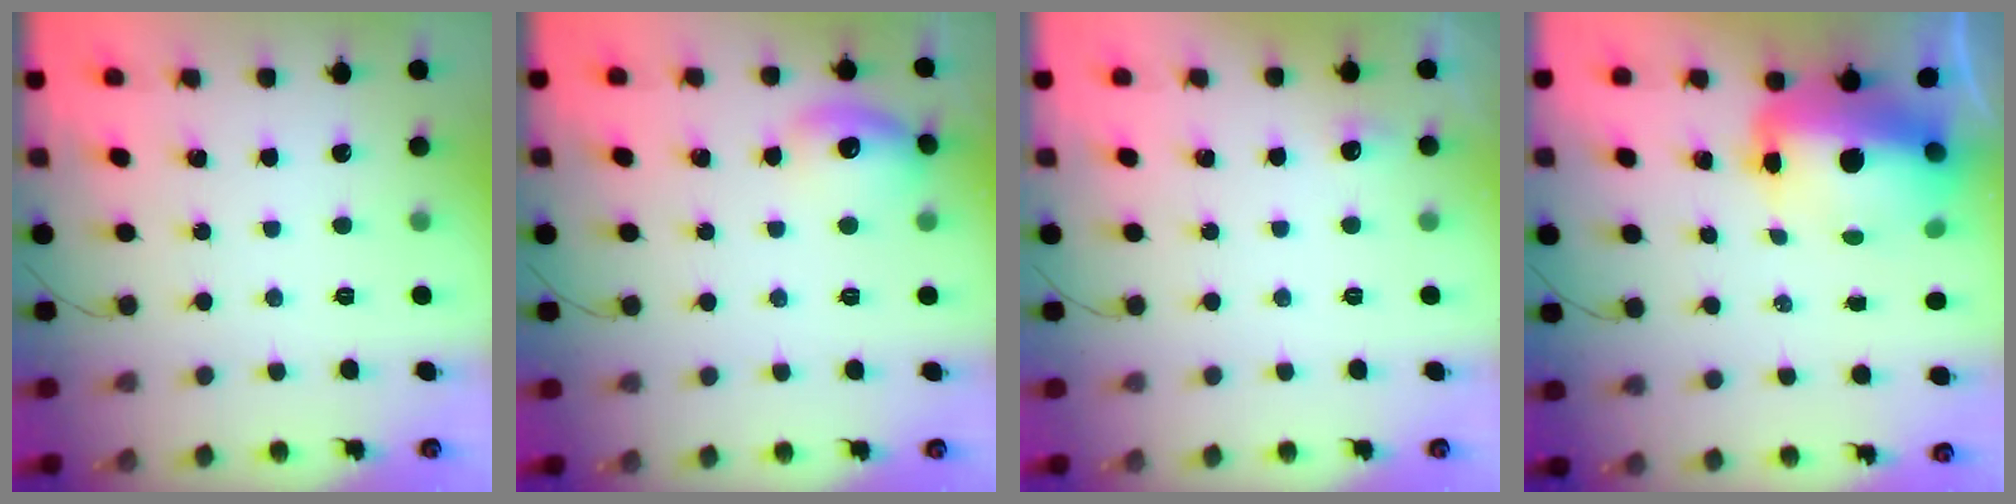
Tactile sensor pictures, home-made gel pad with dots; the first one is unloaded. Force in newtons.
{"total": 11.8, "press": 11.8, "slide": 0.8}
{"total": 7.7, "press": 3.7, "slide": 6.7}
{"total": 15.8, "press": 15.5, "slide": 3.5}